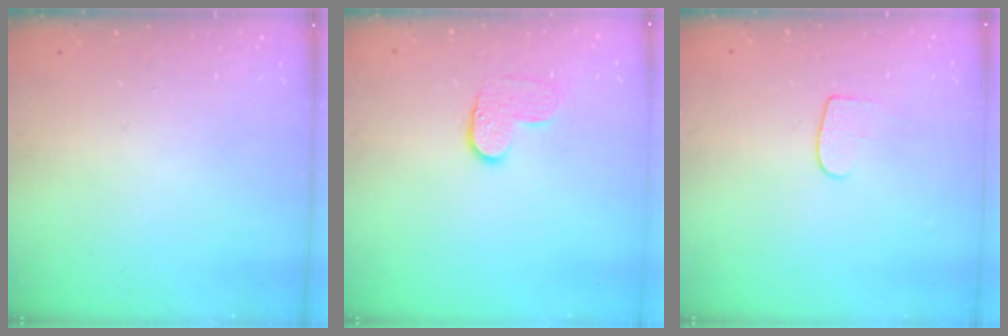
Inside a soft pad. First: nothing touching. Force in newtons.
{"total": 6.4, "press": 6.4, "slide": 0.4}
{"total": 4.3, "press": 4.2, "slide": 0.3}